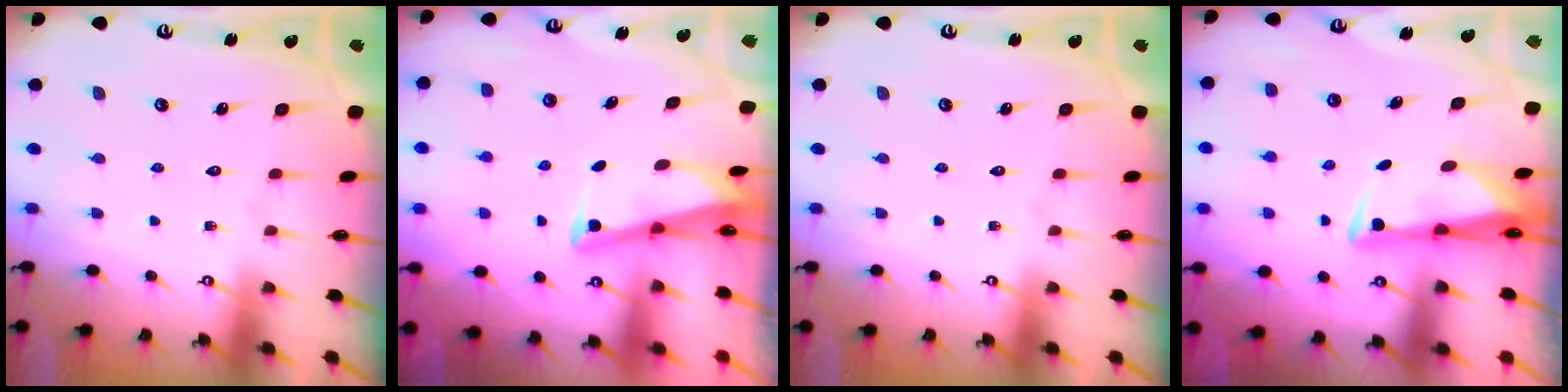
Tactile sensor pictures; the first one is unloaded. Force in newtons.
{"total": 2.8, "press": 2.8, "slide": 0.3}
{"total": 0.0}
{"total": 3.0, "press": 2.8, "slide": 0.9}